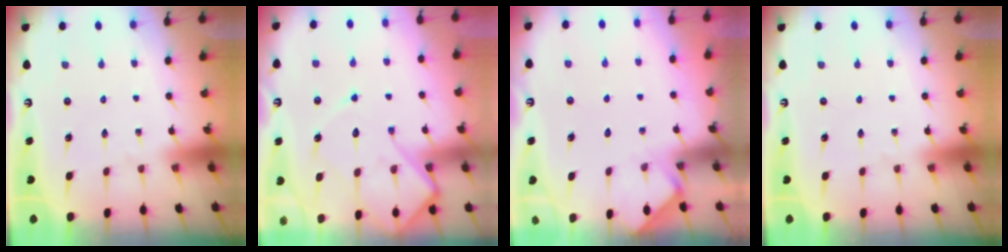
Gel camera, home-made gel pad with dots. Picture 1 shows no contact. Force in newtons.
{"total": 12.6, "press": 12.5, "slide": 1.3}
{"total": 2.6, "press": 2.6, "slide": 0.4}
{"total": 0.0}